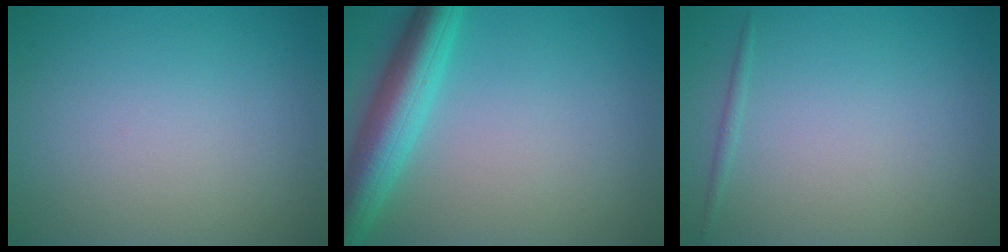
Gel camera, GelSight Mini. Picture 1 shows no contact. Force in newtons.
{"total": 6.1, "press": 6.1, "slide": 0.3}
{"total": 0.6, "press": 0.6, "slide": 0.1}